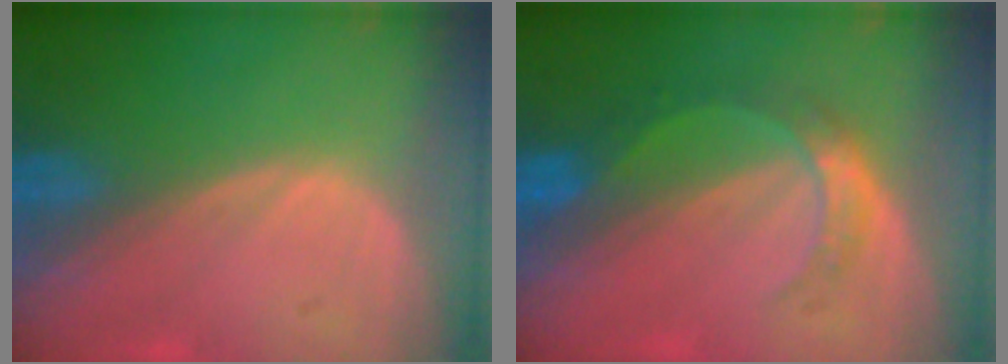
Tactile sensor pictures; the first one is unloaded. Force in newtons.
{"total": 5.3, "press": 4.8, "slide": 2.2}